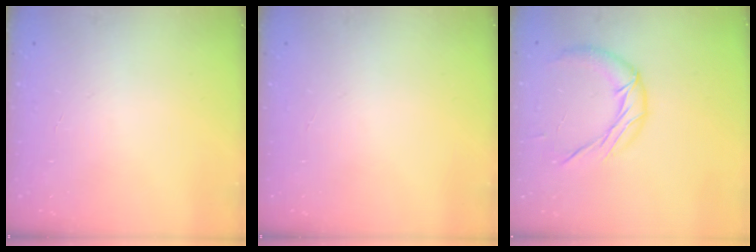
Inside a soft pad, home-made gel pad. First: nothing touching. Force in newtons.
{"total": 0.0}
{"total": 12.0, "press": 11.9, "slide": 0.7}